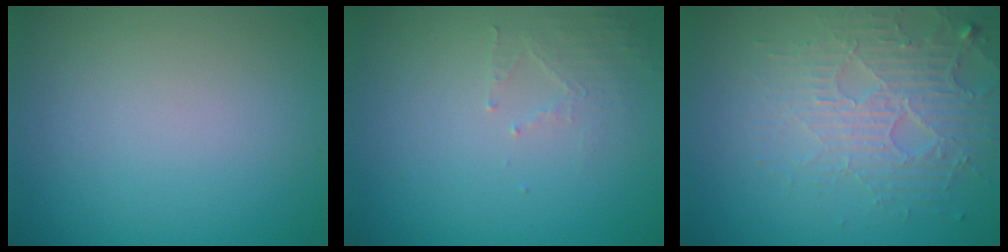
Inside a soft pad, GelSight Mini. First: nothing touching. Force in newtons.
{"total": 1.7, "press": 1.7, "slide": 0.3}
{"total": 3.8, "press": 3.6, "slide": 1.2}